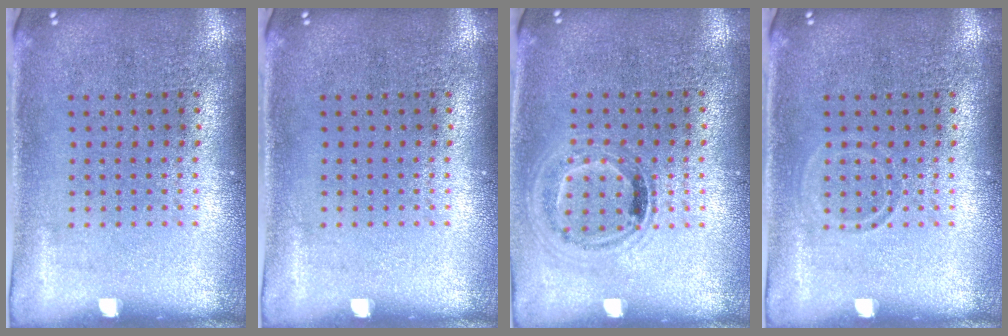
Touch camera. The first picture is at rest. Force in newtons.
{"total": 0.0}
{"total": 1.0, "press": 0.9, "slide": 0.4}
{"total": 0.8, "press": 0.8, "slide": 0.3}